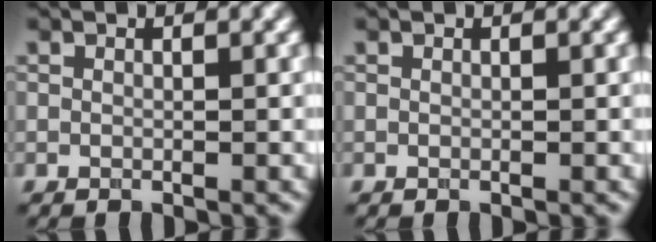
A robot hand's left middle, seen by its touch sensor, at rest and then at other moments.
{"total": 0.0}